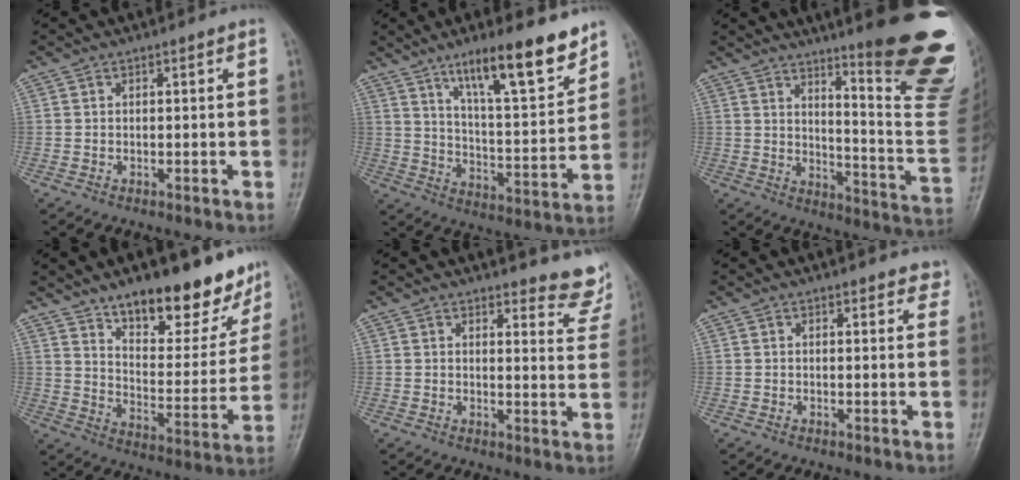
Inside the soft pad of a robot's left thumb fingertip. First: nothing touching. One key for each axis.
{"total": 16.4, "fx": 11.1, "fy": 3.7, "fz": 11.5, "tx": -0.155, "ty": -0.067, "tz": 0.187}
{"total": 25.1, "fx": 14.7, "fy": 4.1, "fz": 20.0, "tx": -0.209, "ty": -0.100, "tz": 0.199}
{"total": 19.5, "fx": 14.2, "fy": 7.8, "fz": 10.9, "tx": -0.098, "ty": -0.087, "tz": 0.217}
{"total": 8.2, "fx": 7.8, "fy": 2.1, "fz": 1.4, "tx": 0.019, "ty": -0.067, "tz": 0.068}
{"total": 3.3, "fx": 2.9, "fy": 1.4, "fz": 0.8, "tx": 0.021, "ty": -0.012, "tz": 0.019}